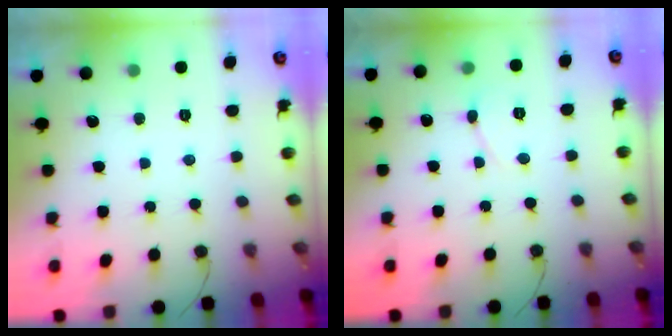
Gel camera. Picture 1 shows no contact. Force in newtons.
{"total": 2.9, "press": 2.9, "slide": 0.3}